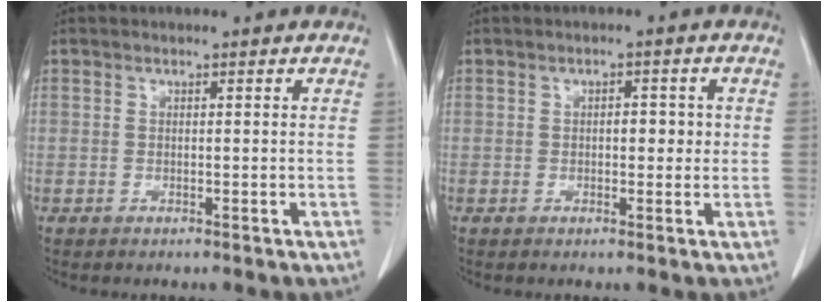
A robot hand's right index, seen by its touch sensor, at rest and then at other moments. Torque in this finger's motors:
{"motor_torque": [0.37, -0.05, 0.09, 0.03]}